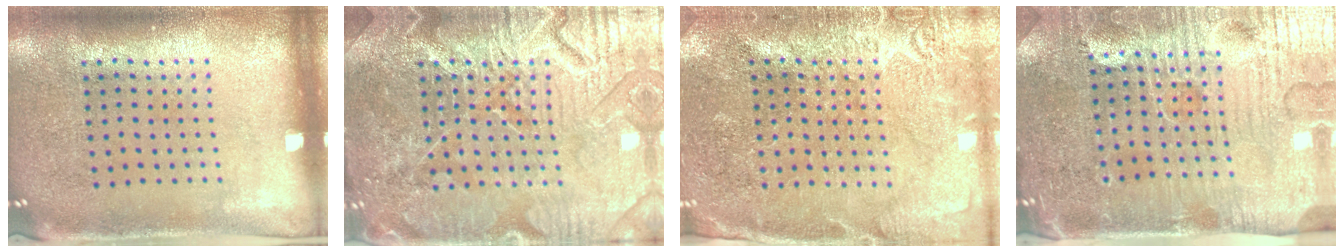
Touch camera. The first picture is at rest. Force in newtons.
{"total": 7.8, "press": 7.7, "slide": 1.0}
{"total": 3.1, "press": 3.1, "slide": 0.4}
{"total": 5.0, "press": 4.7, "slide": 1.8}